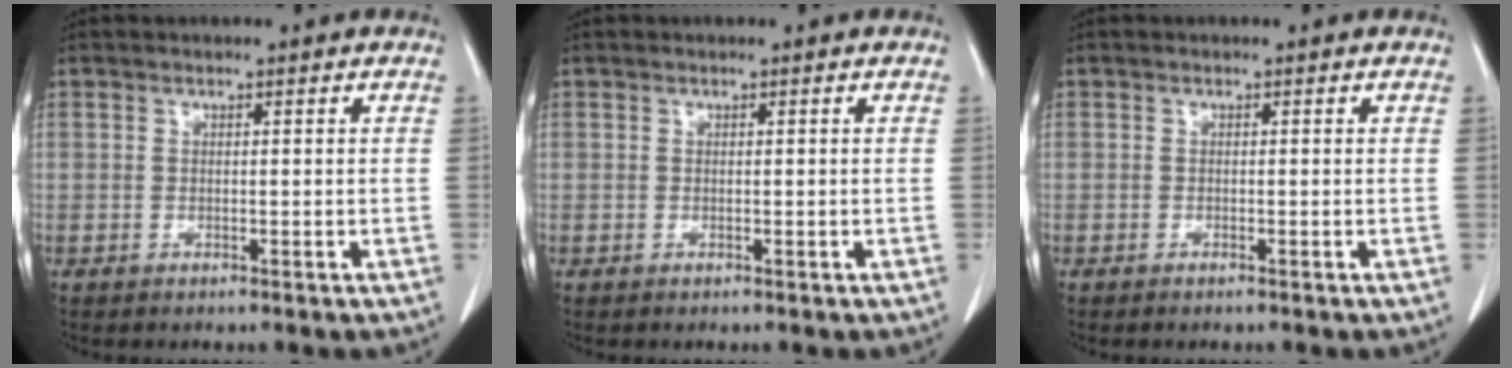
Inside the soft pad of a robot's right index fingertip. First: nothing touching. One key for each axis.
{"total": 0.0}
{"total": 0.0}